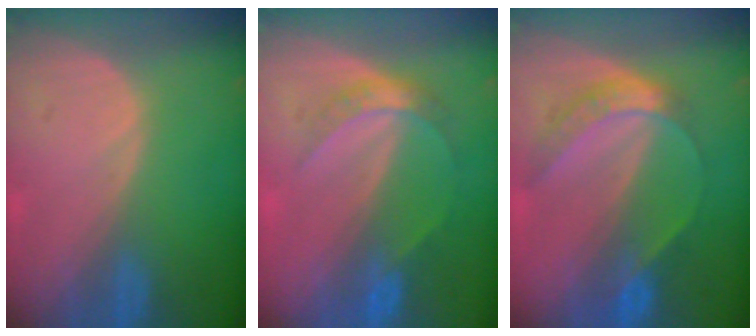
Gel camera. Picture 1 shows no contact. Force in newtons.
{"total": 4.8, "press": 4.3, "slide": 2.1}
{"total": 6.8, "press": 5.6, "slide": 3.9}